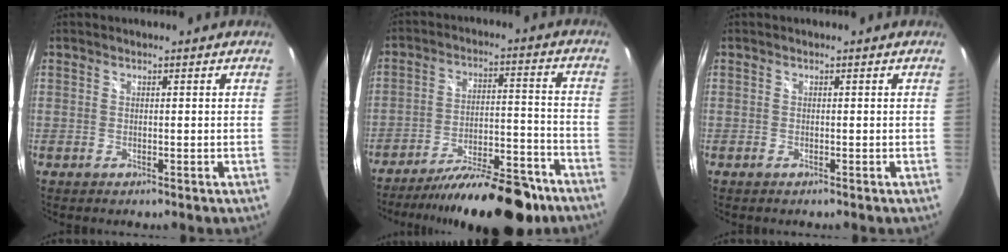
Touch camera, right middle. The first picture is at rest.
{"total": 18.3, "force": [-14.7, 4.8, 9.7], "torque": [-0.156, -0.011, -0.212]}
{"total": 0.0}